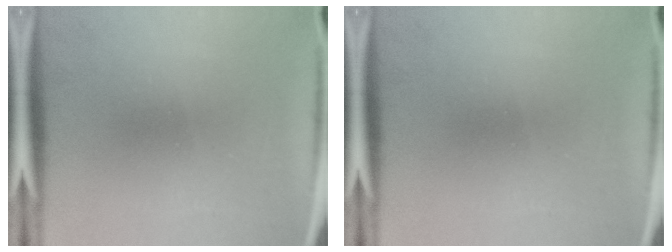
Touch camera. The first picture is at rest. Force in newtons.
{"total": 0.0}